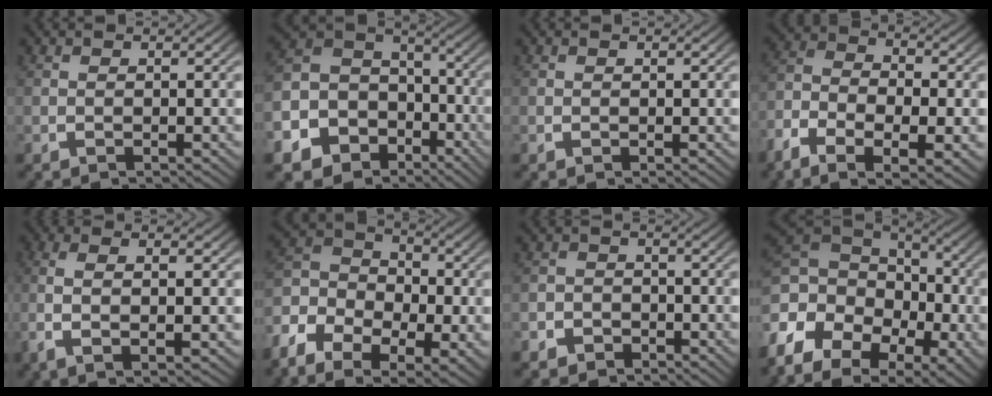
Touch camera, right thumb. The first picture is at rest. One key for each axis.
{"total": 14.9, "fx": -4.4, "fy": 12.5, "fz": 6.7, "tx": -0.149, "ty": -0.045, "tz": -0.068}
{"total": 0.0}
{"total": 7.6, "fx": -2.5, "fy": 4.4, "fz": 5.7, "tx": -0.126, "ty": -0.027, "tz": -0.036}
{"total": 4.9, "fx": 0.2, "fy": 1.6, "fz": 4.6, "tx": -0.098, "ty": -0.002, "tz": 0.009}
{"total": 9.5, "fx": 0.1, "fy": 7.0, "fz": 6.4, "tx": -0.120, "ty": -0.015, "tz": -0.006}
{"total": 2.9, "fx": -1.8, "fy": 2.3, "fz": 0.3, "tx": 0.004, "ty": -0.009, "tz": -0.031}
{"total": 11.4, "fx": -0.7, "fy": 8.1, "fz": 8.0, "tx": -0.161, "ty": -0.018, "tz": -0.002}